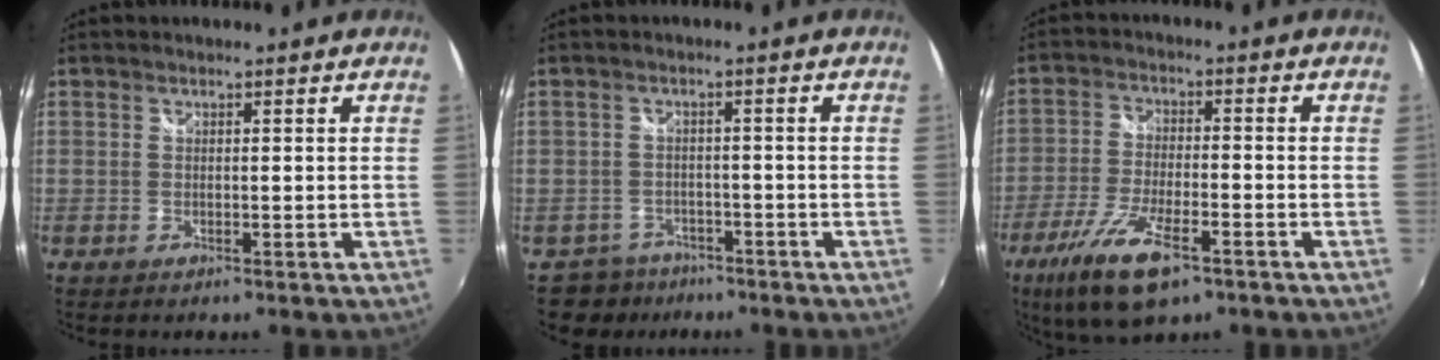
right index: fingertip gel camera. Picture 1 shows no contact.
{"total": 5.4, "force": [-3.9, 3.7, -0.1], "torque": [-0.012, 0.015, -0.065]}
{"total": 13.1, "force": [-7.8, 4.4, 9.6], "torque": [-0.213, -0.033, -0.146]}